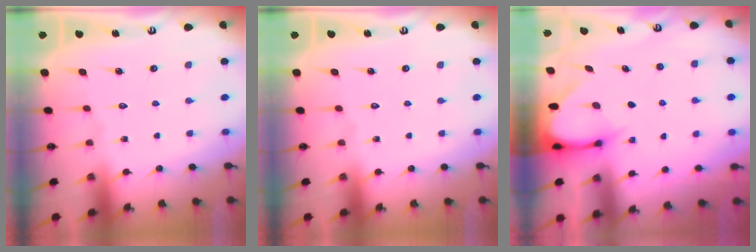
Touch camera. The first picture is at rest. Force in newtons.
{"total": 0.0}
{"total": 3.2, "press": 3.2, "slide": 0.3}